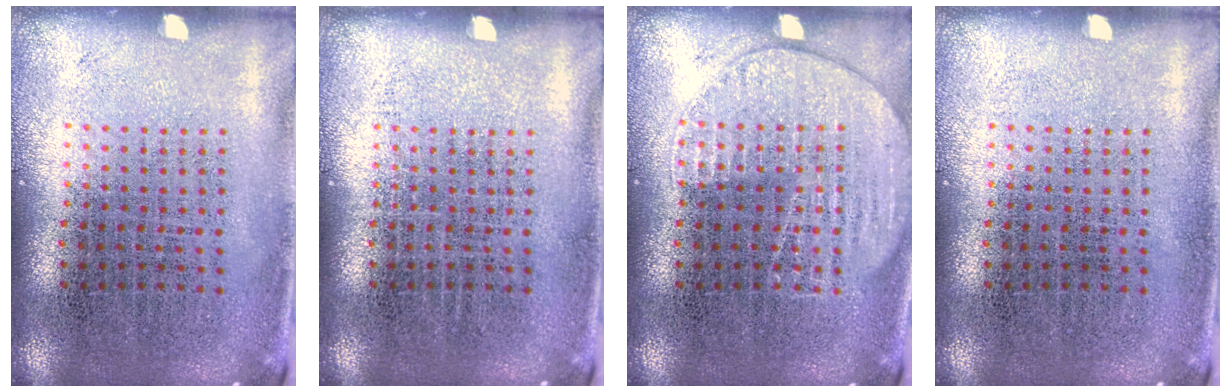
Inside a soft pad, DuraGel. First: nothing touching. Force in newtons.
{"total": 0.0}
{"total": 2.0, "press": 1.9, "slide": 0.3}
{"total": 0.0}